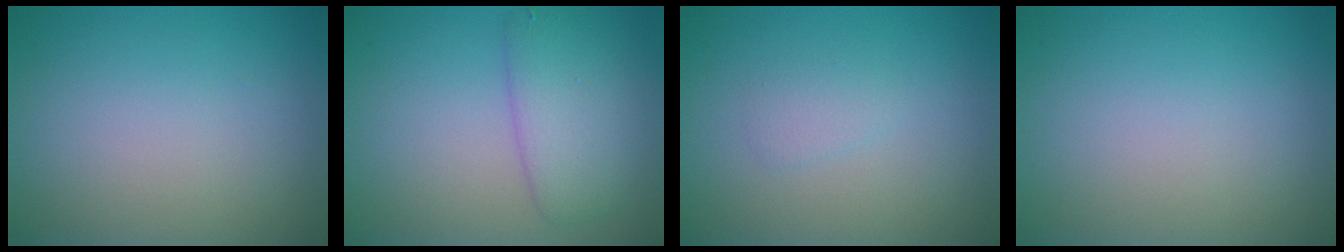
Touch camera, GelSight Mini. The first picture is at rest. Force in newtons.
{"total": 4.2, "press": 4.2, "slide": 0.1}
{"total": 1.0, "press": 1.0, "slide": 0.1}
{"total": 0.0}